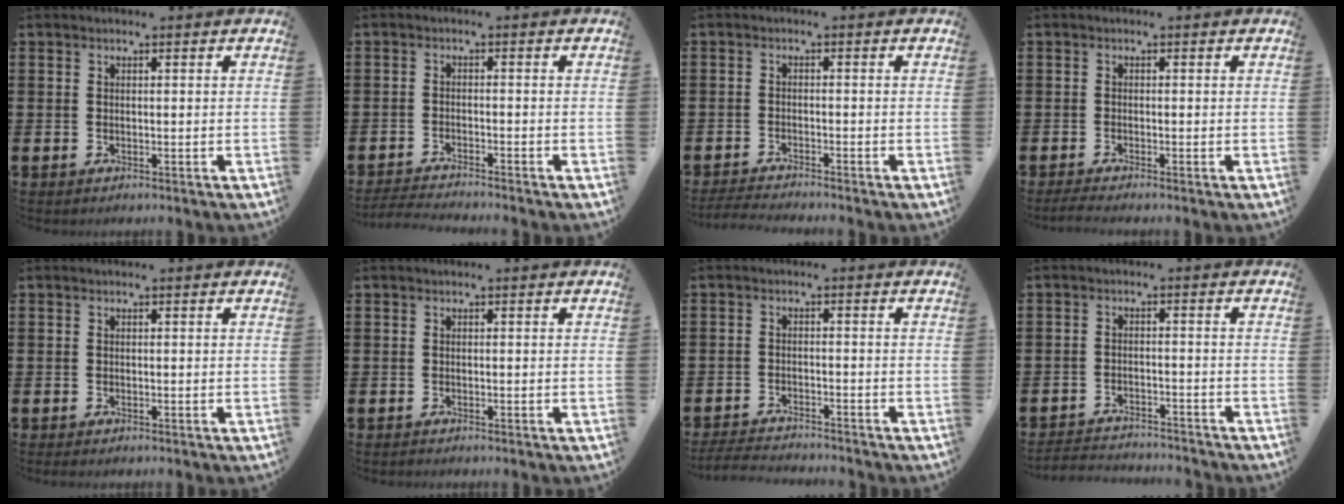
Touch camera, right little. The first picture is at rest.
{"total": 2.1, "force": [-2.0, -0.2, 0.3], "torque": [-0.004, 0.002, -0.042]}
{"total": 1.9, "force": [-1.8, -0.2, 0.4], "torque": [-0.005, 0.003, -0.036]}
{"total": 1.1, "force": [-0.7, 0.0, 0.8], "torque": [-0.012, -0.002, -0.014]}
{"total": 0.0}
{"total": 0.0}
{"total": 2.8, "force": [-2.8, -0.1, 0.2], "torque": [-0.003, 0.002, -0.058]}
{"total": 2.7, "force": [-2.7, 0.0, -0.2], "torque": [-0.002, 0.002, -0.059]}